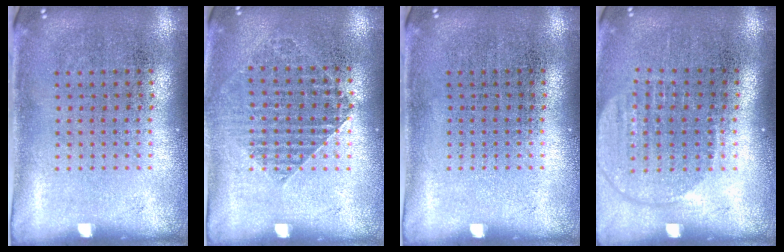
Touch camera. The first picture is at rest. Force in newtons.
{"total": 1.2, "press": 1.2, "slide": 0.4}
{"total": 0.0}
{"total": 1.7, "press": 1.5, "slide": 0.8}